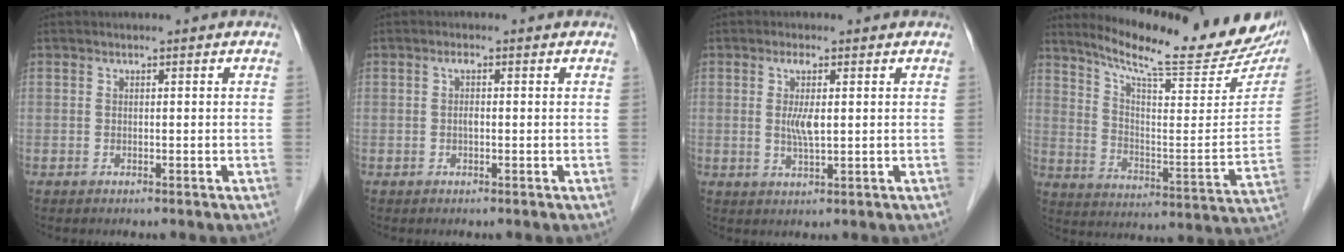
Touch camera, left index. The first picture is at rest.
{"total": 1.1, "force": [-0.1, 0.4, 1.0], "torque": [-0.020, 0.003, -0.002]}
{"total": 3.6, "force": [0.5, 0.6, 3.6], "torque": [-0.072, -0.001, 0.011]}
{"total": 22.2, "force": [19.8, 1.9, 10.0], "torque": [-0.157, -0.070, 0.269]}